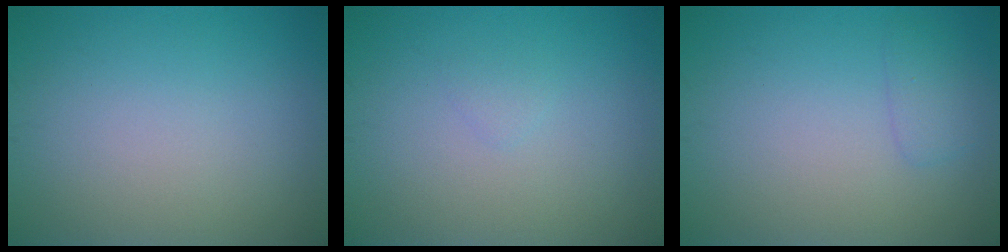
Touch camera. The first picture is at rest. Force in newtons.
{"total": 0.6, "press": 0.6, "slide": 0.1}
{"total": 1.4, "press": 1.4, "slide": 0.1}